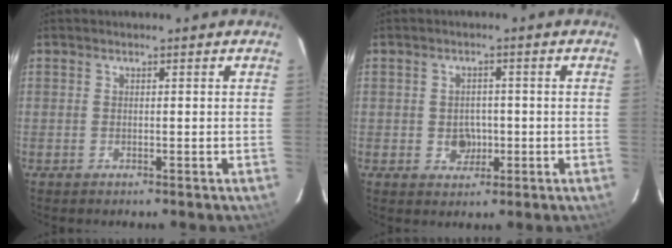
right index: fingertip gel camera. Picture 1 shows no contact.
{"total": 3.8, "force": [-0.8, 3.4, 1.6], "torque": [-0.033, 0.006, -0.002]}